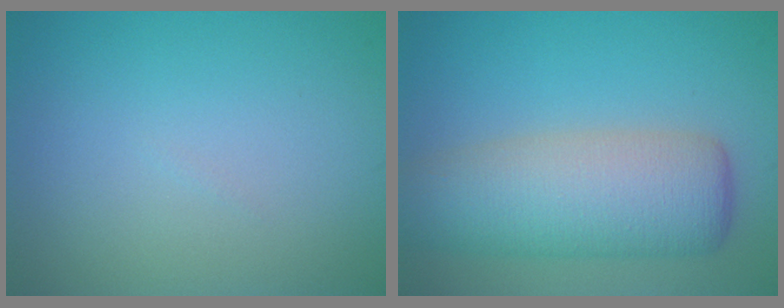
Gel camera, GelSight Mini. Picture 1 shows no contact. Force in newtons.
{"total": 8.1, "press": 8.1, "slide": 0.4}